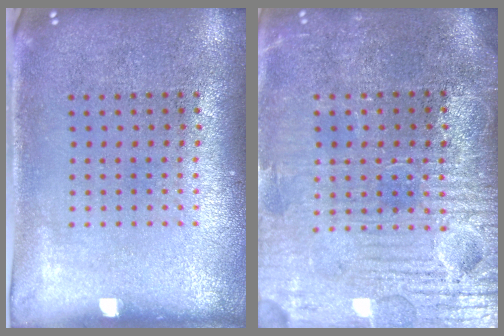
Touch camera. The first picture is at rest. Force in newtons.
{"total": 4.1, "press": 3.8, "slide": 1.5}